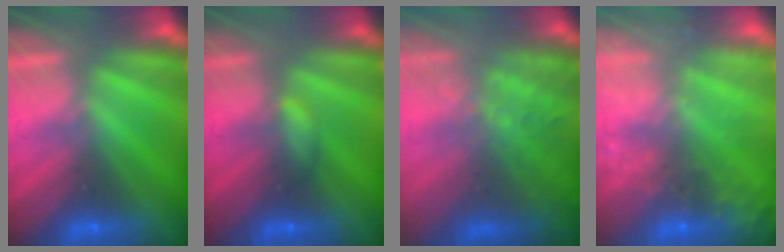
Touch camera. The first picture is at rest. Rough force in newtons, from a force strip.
{"total": 2.2}
{"total": 9.3}
{"total": 8.0}